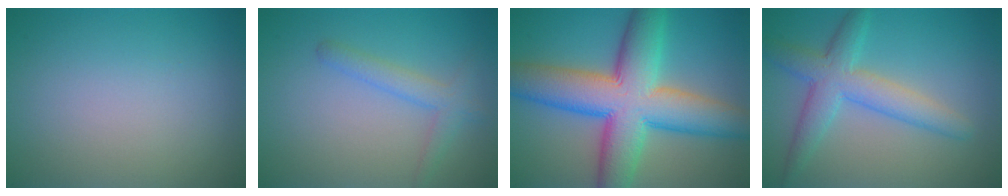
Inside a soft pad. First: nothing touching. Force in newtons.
{"total": 2.4, "press": 2.4, "slide": 0.1}
{"total": 12.2, "press": 12.2, "slide": 0.5}
{"total": 4.7, "press": 4.7, "slide": 0.1}